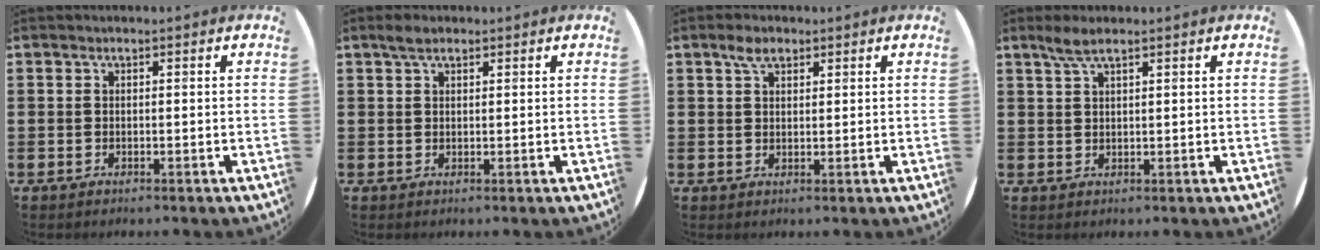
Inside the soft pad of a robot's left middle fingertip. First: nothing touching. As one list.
[{"total": 2.0, "force": [1.4, 0.8, 1.1], "torque": [-0.016, 0.002, 0.024]}, {"total": 2.9, "force": [2.1, 1.5, 1.5], "torque": [-0.024, 0.003, 0.037]}, {"total": 2.7, "force": [2.0, 0.3, 1.9], "torque": [-0.040, 0.002, 0.035]}]